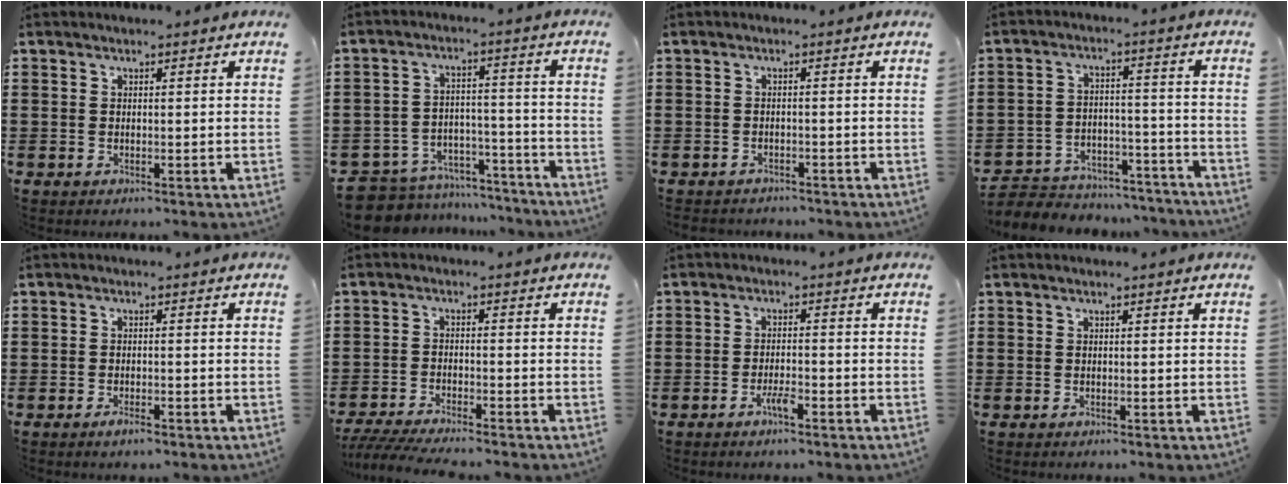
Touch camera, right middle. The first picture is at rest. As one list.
[{"total": 7.4, "force": [-7.2, 1.7, 0.7], "torque": [-0.025, 0.018, -0.146]}, {"total": 1.5, "force": [-1.4, 0.3, -0.2], "torque": [-0.003, 0.000, -0.033]}, {"total": 5.3, "force": [-5.1, 1.3, 0.3], "torque": [-0.013, 0.015, -0.107]}, {"total": 1.5, "force": [-1.0, 0.4, 1.1], "torque": [-0.021, -0.004, -0.017]}, {"total": 4.1, "force": [-3.8, 0.0, 1.3], "torque": [-0.036, -0.012, -0.080]}, {"total": 3.1, "force": [-1.9, 0.5, 2.3], "torque": [-0.046, 0.001, -0.036]}, {"total": 0.0}]